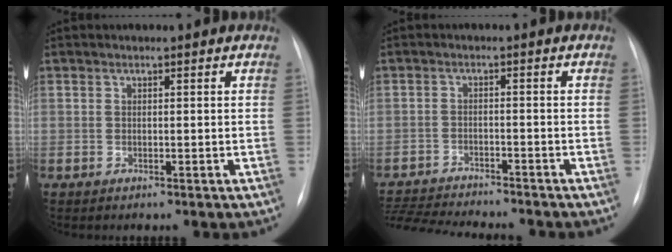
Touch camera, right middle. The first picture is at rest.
{"total": 13.2, "force": [-12.4, 0.9, 4.5], "torque": [-0.081, -0.006, -0.186]}